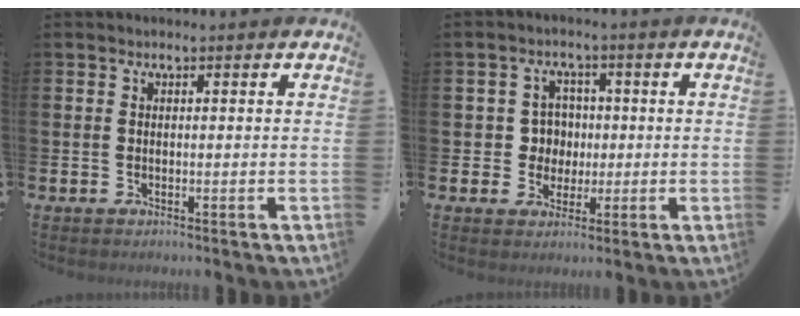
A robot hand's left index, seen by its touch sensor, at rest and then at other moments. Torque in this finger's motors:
{"motor_torque": [0.09, 0.17, 0.02, -0.01]}